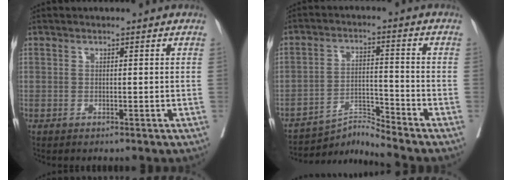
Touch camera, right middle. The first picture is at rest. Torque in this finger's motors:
{"motor_torque": [-0.70, -0.01, 0.01, 0.00]}